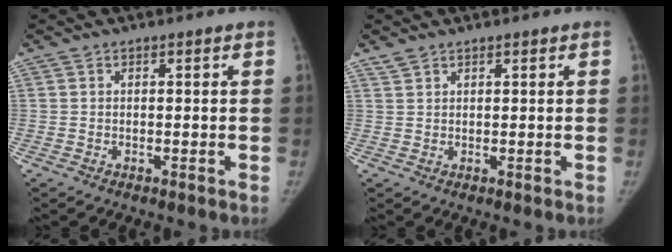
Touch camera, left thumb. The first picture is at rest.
{"total": 1.5, "force": [1.4, 0.6, 0.4], "torque": [-0.004, -0.001, 0.026]}